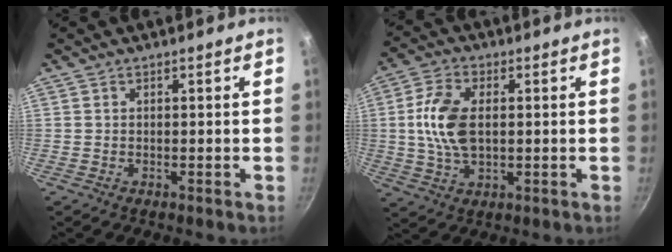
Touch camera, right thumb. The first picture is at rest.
{"total": 10.7, "force": [0.8, 6.0, 8.8], "torque": [-0.184, 0.004, 0.018]}